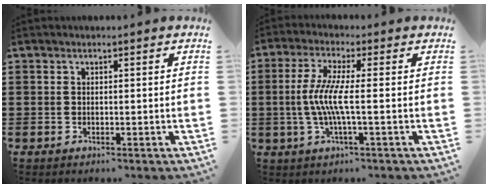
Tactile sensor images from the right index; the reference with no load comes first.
{"total": 6.3, "force": [-0.9, 0.2, 6.2], "torque": [-0.141, -0.016, -0.028]}